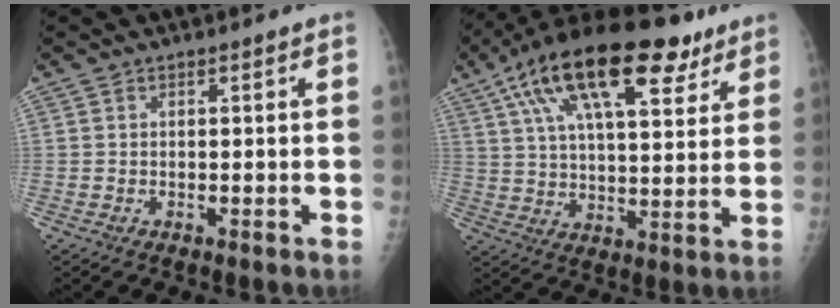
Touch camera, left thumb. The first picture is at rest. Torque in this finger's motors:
{"motor_torque": [0.60, 0.40, 1.79, -0.99, 0.25]}